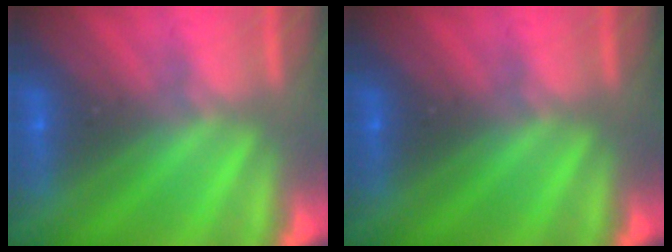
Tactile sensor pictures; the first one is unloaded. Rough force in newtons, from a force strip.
{"total": 0.0}